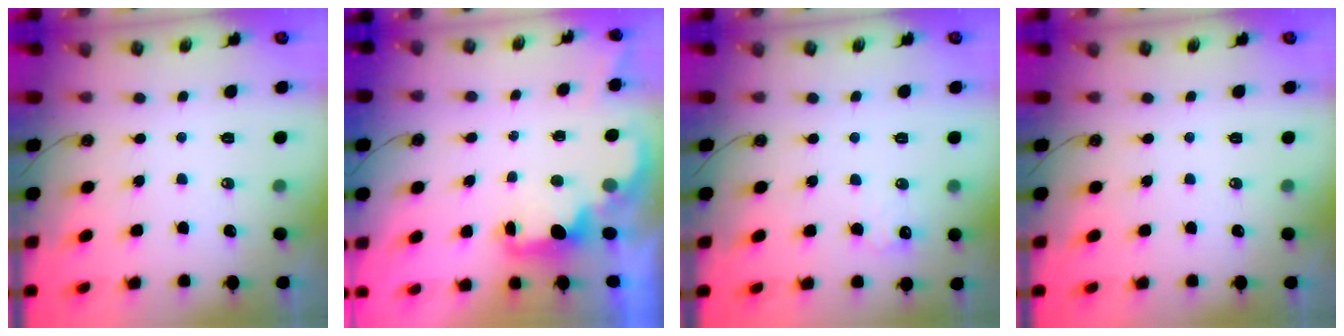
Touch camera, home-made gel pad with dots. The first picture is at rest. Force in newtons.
{"total": 2.1, "press": 2.0, "slide": 0.8}
{"total": 7.9, "press": 7.8, "slide": 1.4}
{"total": 0.0}